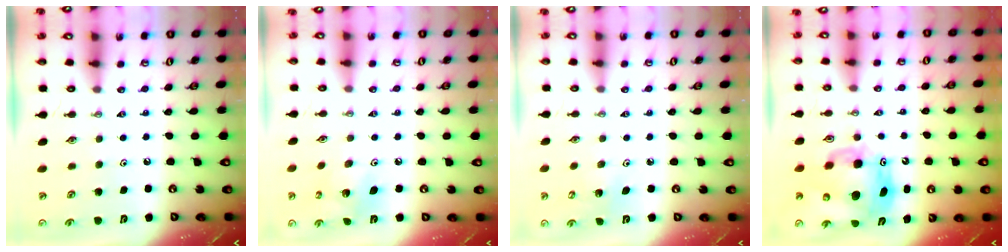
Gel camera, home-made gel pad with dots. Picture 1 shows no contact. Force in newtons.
{"total": 6.7, "press": 6.7, "slide": 0.3}
{"total": 4.2, "press": 4.2, "slide": 0.4}
{"total": 15.3, "press": 15.2, "slide": 1.7}